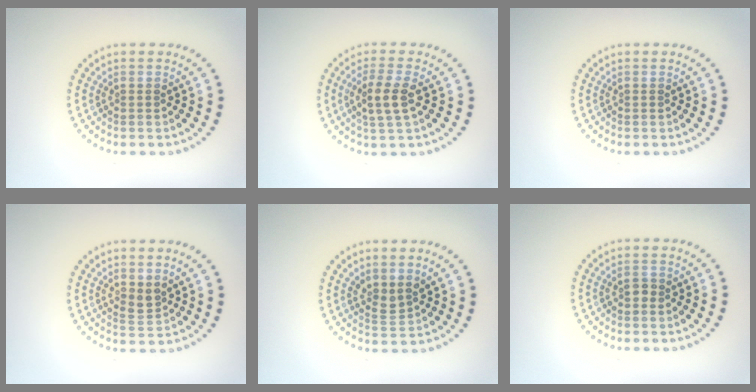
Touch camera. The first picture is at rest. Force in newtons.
{"total": 2.8, "press": 2.7, "slide": 1.0}
{"total": 0.0}
{"total": 1.4, "press": 1.2, "slide": 0.8}
{"total": 1.8, "press": 1.3, "slide": 1.3}
{"total": 0.8, "press": 0.8, "slide": 0.0}